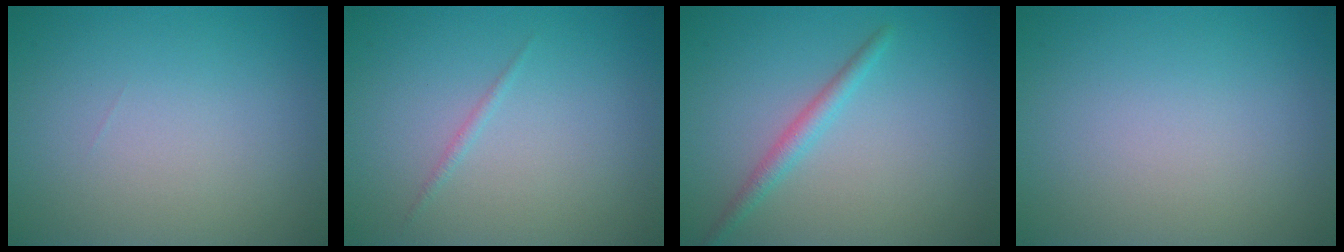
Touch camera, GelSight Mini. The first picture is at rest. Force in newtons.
{"total": 0.5, "press": 0.5, "slide": 0.0}
{"total": 1.8, "press": 1.8, "slide": 0.0}
{"total": 0.0}